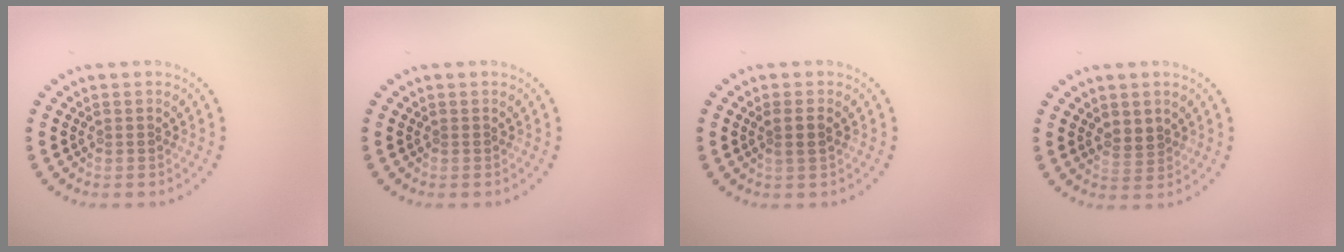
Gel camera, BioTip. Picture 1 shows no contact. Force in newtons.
{"total": 0.0}
{"total": 1.5, "press": 1.3, "slide": 0.6}
{"total": 1.6, "press": 1.5, "slide": 0.5}